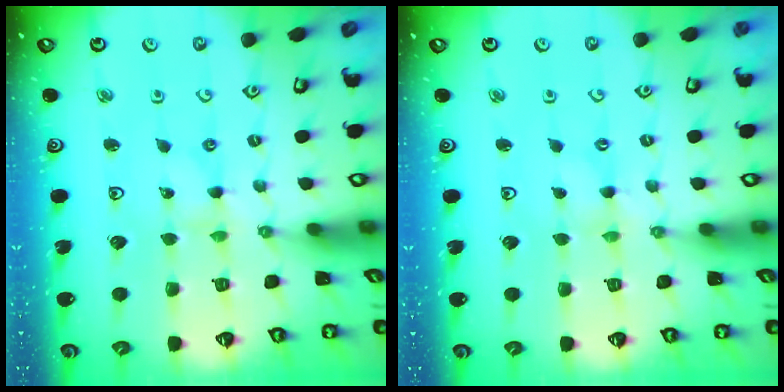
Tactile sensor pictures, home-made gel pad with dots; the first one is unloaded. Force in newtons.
{"total": 0.0}